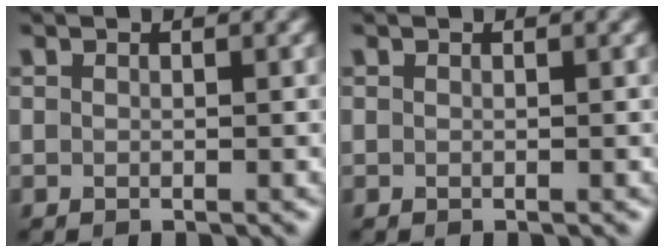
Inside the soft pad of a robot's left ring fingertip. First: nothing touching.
{"total": 0.0}